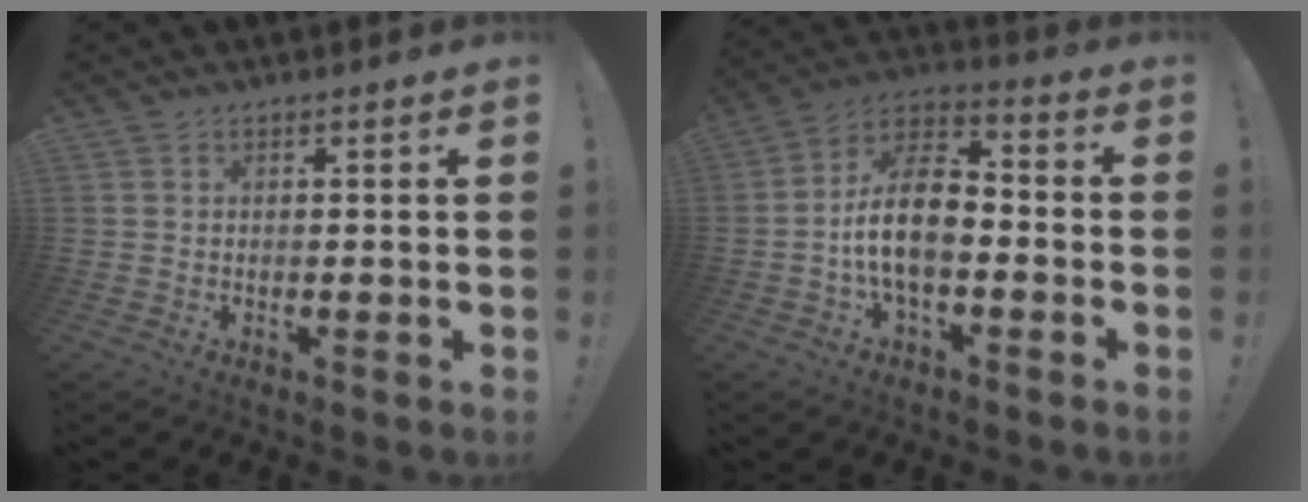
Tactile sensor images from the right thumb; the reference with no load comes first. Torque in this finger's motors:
{"motor_torque": [0.15, 0.54, 0.11, -0.04, 0.41]}